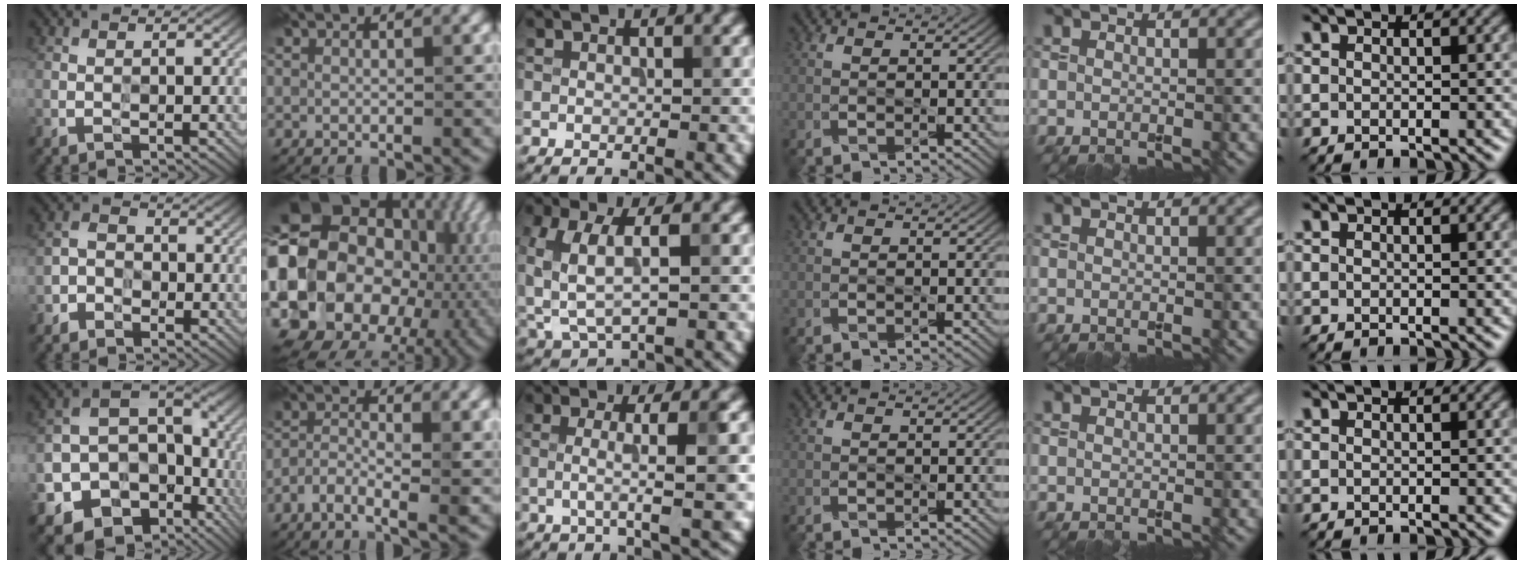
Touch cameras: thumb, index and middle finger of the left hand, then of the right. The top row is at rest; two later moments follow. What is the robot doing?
{"motion": "wipe", "object": "paper plate"}